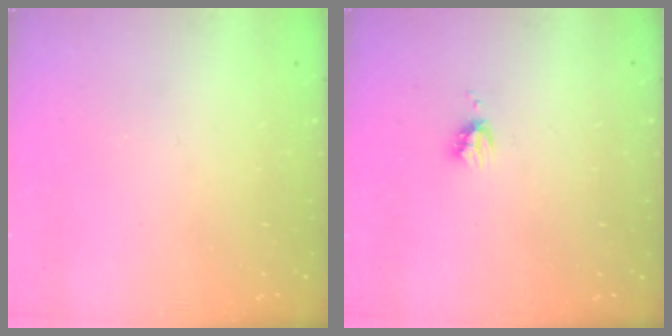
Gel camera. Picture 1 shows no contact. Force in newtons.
{"total": 2.9, "press": 2.9, "slide": 0.3}